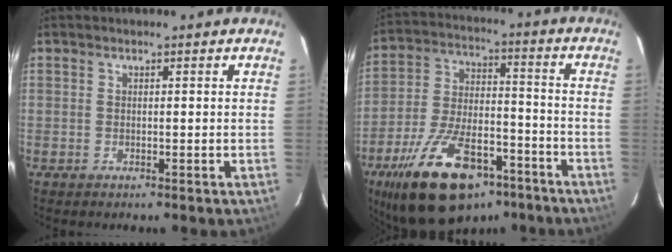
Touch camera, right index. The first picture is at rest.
{"total": 23.6, "force": [-15.2, 11.0, 14.4], "torque": [-0.278, -0.010, -0.235]}